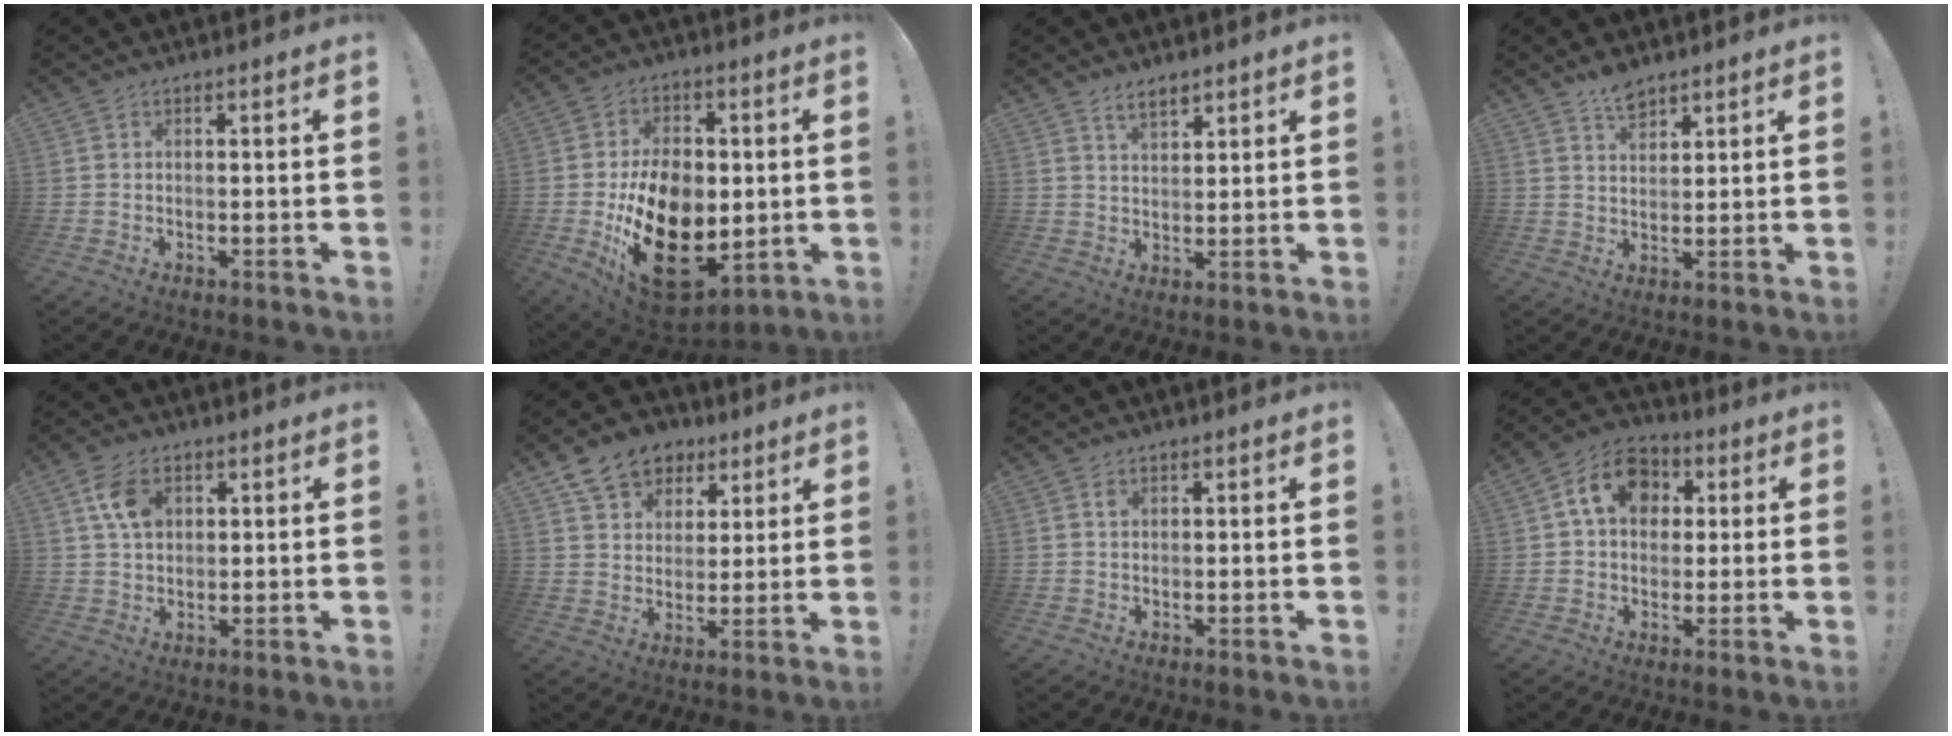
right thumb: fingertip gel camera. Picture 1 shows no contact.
{"total": 24.5, "force": [-4.2, 16.3, 17.8], "torque": [-0.293, 0.010, -0.046]}
{"total": 4.6, "force": [3.6, 1.9, 2.1], "torque": [-0.029, -0.022, 0.063]}
{"total": 5.8, "force": [4.6, 2.7, 2.3], "torque": [-0.033, -0.026, 0.082]}
{"total": 7.9, "force": [3.0, 5.3, 5.1], "torque": [-0.081, -0.001, 0.059]}
{"total": 12.7, "force": [7.6, 9.1, 4.4], "torque": [-0.071, -0.041, 0.149]}
{"total": 0.9, "force": [0.5, 0.6, 0.3], "torque": [-0.001, -0.001, 0.008]}
{"total": 13.3, "force": [4.3, 10.2, 7.5], "torque": [-0.118, 0.003, 0.085]}